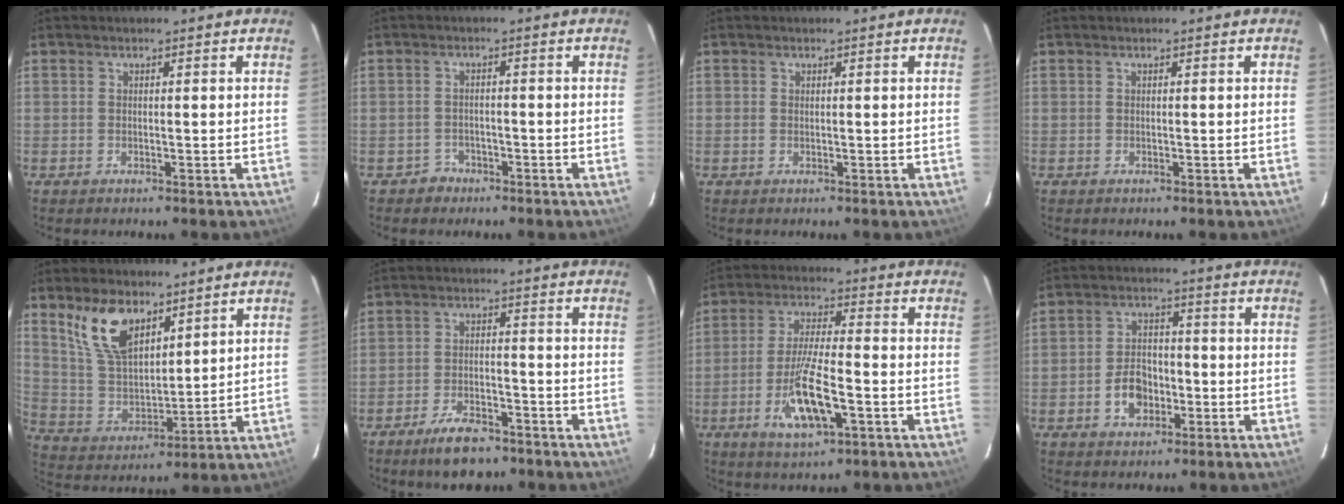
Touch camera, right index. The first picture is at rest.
{"total": 3.0, "force": [-1.8, 2.4, -0.2], "torque": [-0.002, 0.014, -0.029]}
{"total": 0.0}
{"total": 0.0}
{"total": 12.0, "force": [7.6, 5.9, 7.2], "torque": [-0.142, 0.012, 0.160]}
{"total": 8.7, "force": [-6.5, 3.5, 4.6], "torque": [-0.105, 0.001, -0.106]}
{"total": 11.4, "force": [-4.4, 3.1, 10.0], "torque": [-0.202, -0.010, -0.077]}
{"total": 6.6, "force": [-2.6, 4.8, 3.9], "torque": [-0.075, 0.019, -0.038]}